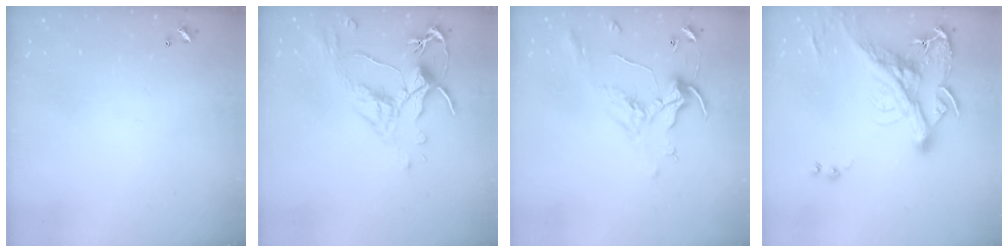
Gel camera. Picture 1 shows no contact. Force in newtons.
{"total": 2.5, "press": 2.1, "slide": 1.2}
{"total": 0.8, "press": 0.5, "slide": 0.6}
{"total": 8.1, "press": 7.8, "slide": 2.3}